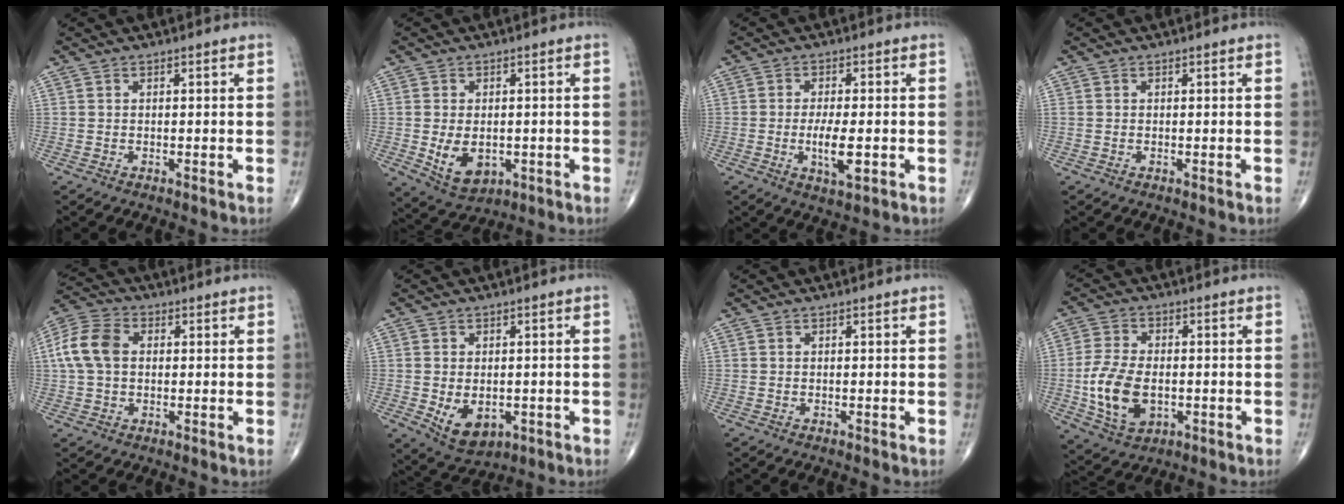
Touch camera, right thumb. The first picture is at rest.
{"total": 7.6, "force": [-1.3, 5.1, 5.5], "torque": [-0.082, -0.007, -0.006]}
{"total": 6.3, "force": [-1.4, 2.2, 5.8], "torque": [-0.104, -0.010, -0.022]}
{"total": 0.0}
{"total": 9.4, "force": [1.1, 6.7, 6.6], "torque": [-0.138, 0.024, 0.015]}
{"total": 7.5, "force": [-1.7, 5.0, 5.4], "torque": [-0.071, -0.006, -0.011]}
{"total": 0.0}
{"total": 11.7, "force": [-1.9, 7.2, 9.0], "torque": [-0.174, 0.001, -0.029]}